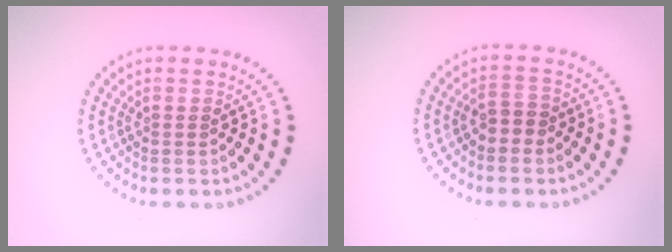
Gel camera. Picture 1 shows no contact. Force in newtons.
{"total": 1.6, "press": 1.5, "slide": 0.6}